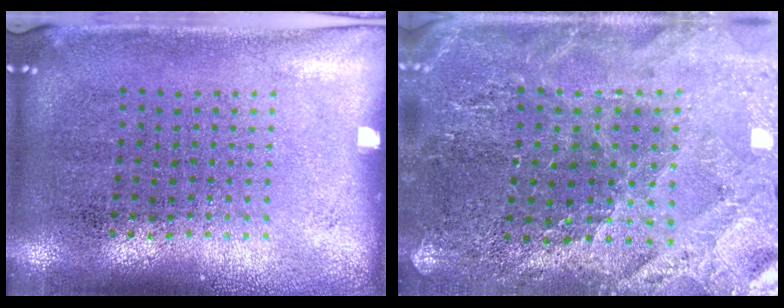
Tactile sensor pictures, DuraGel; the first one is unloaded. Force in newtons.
{"total": 3.0, "press": 2.9, "slide": 0.4}